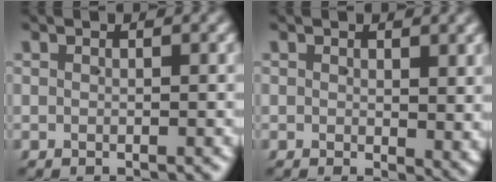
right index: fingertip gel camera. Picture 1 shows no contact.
{"total": 1.6, "force": [0.4, 0.7, 1.4], "torque": [-0.009, -0.007, 0.008]}